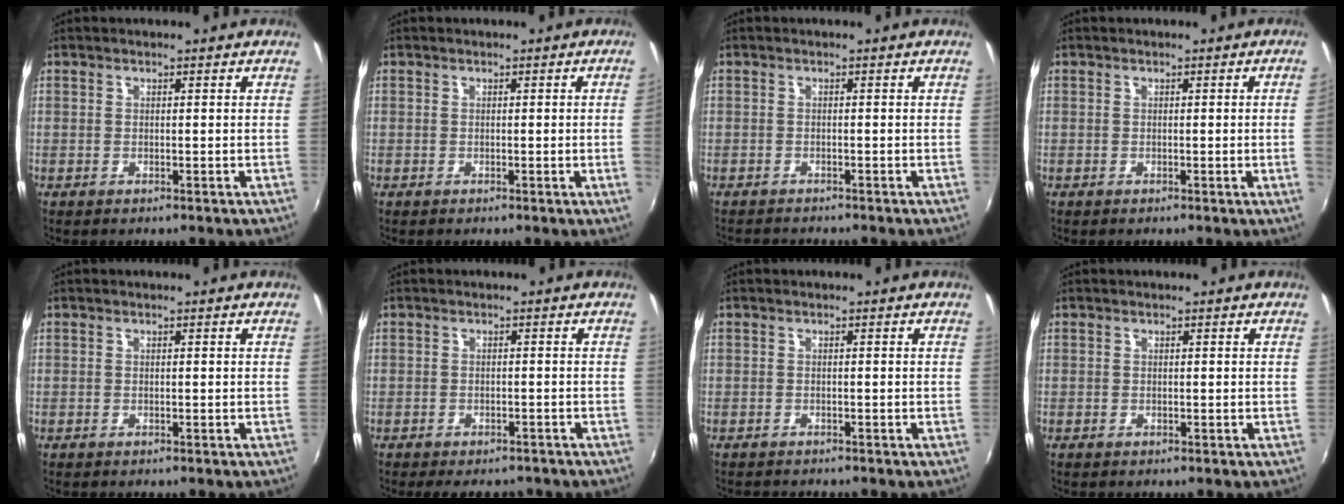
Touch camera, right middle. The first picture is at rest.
{"total": 1.7, "force": [0.1, -1.0, 1.3], "torque": [-0.011, -0.011, 0.004]}
{"total": 2.5, "force": [-2.4, 0.1, 0.5], "torque": [-0.022, -0.013, -0.041]}
{"total": 2.0, "force": [0.1, -1.2, 1.6], "torque": [-0.015, -0.012, 0.004]}
{"total": 0.0}
{"total": 7.0, "force": [-5.8, 2.7, 3.1], "torque": [-0.067, -0.012, -0.078]}
{"total": 1.9, "force": [-1.8, 0.2, 0.4], "torque": [-0.016, -0.010, -0.029]}
{"total": 0.0}